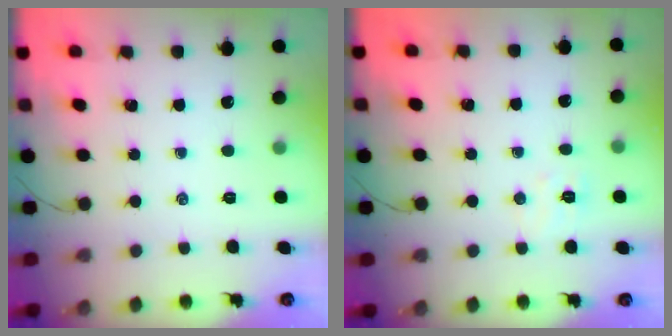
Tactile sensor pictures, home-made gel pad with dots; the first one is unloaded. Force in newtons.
{"total": 4.6, "press": 4.5, "slide": 1.0}